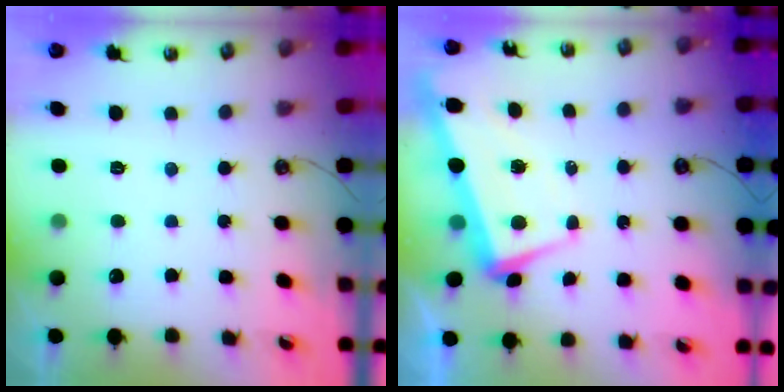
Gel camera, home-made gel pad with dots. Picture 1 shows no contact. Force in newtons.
{"total": 1.7, "press": 0.9, "slide": 1.4}